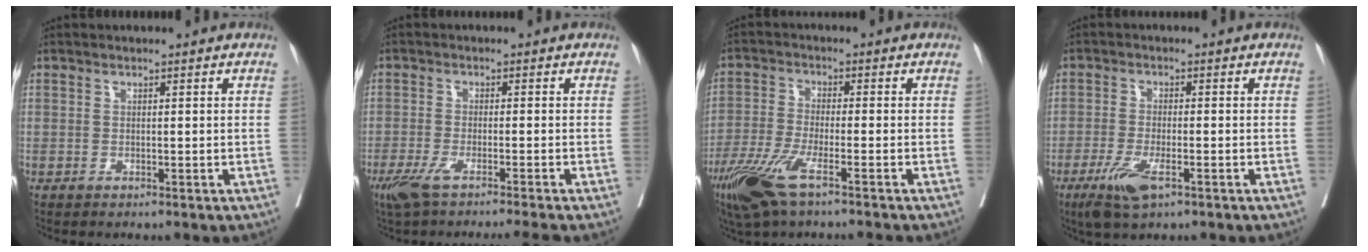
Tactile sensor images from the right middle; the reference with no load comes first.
{"total": 8.0, "force": [-6.3, -0.7, 4.8], "torque": [-0.067, -0.021, -0.105]}
{"total": 8.7, "force": [-5.5, 1.0, 6.7], "torque": [-0.139, -0.022, -0.107]}
{"total": 5.8, "force": [-3.2, 1.4, 4.7], "torque": [-0.098, -0.013, -0.054]}